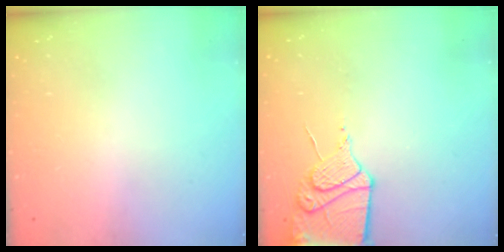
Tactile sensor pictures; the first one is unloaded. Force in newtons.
{"total": 13.2, "press": 13.1, "slide": 1.7}